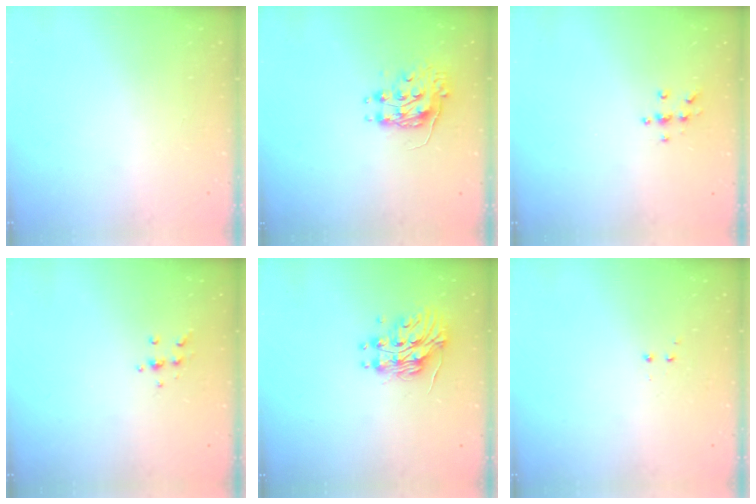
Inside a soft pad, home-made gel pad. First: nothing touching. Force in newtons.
{"total": 8.6, "press": 8.6, "slide": 0.2}
{"total": 5.5, "press": 5.5, "slide": 0.4}
{"total": 4.8, "press": 4.7, "slide": 0.8}
{"total": 14.0, "press": 13.9, "slide": 0.8}
{"total": 1.2, "press": 1.1, "slide": 0.5}